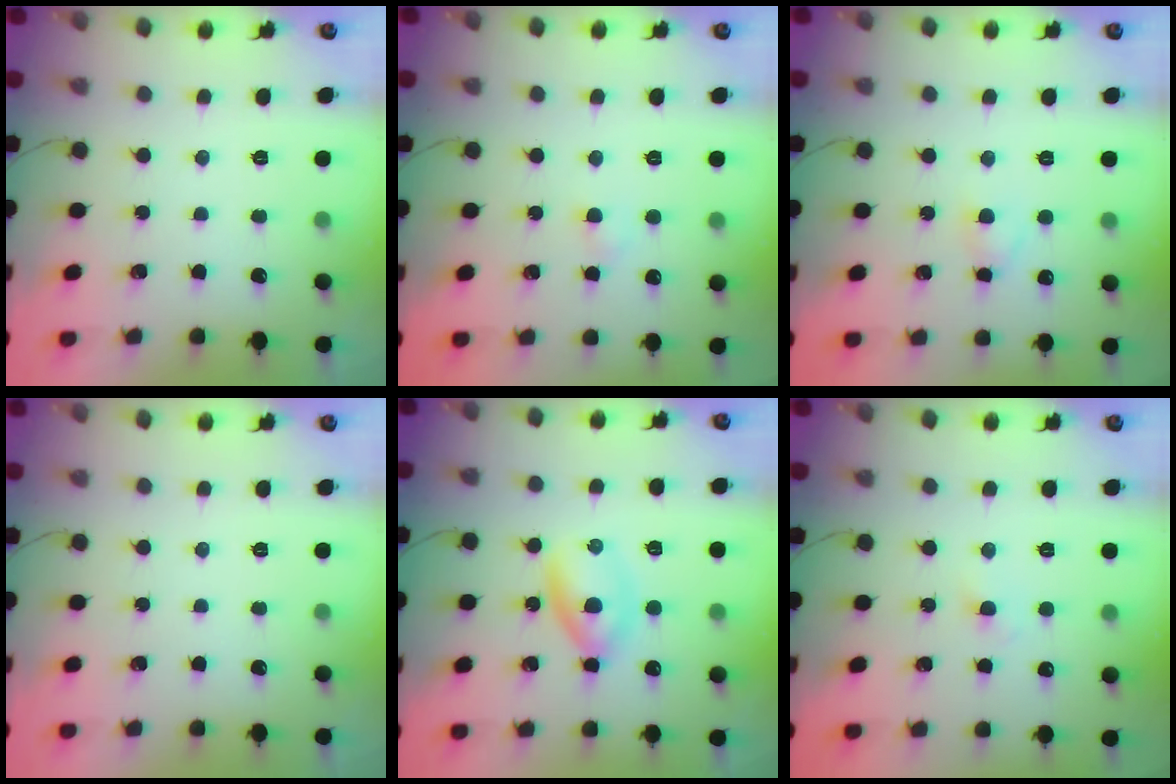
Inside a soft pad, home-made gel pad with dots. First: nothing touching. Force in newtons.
{"total": 2.2, "press": 2.1, "slide": 0.8}
{"total": 2.8, "press": 2.6, "slide": 1.1}
{"total": 0.0}
{"total": 4.2, "press": 4.1, "slide": 0.5}
{"total": 1.8, "press": 1.6, "slide": 0.7}